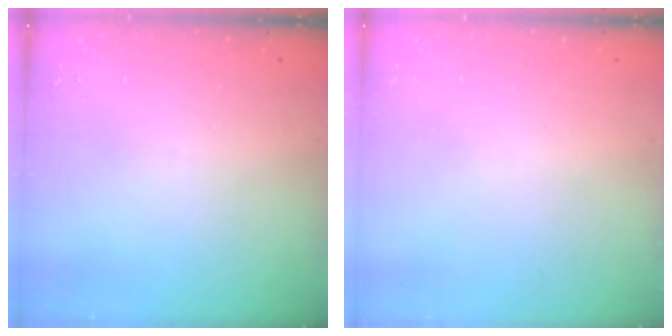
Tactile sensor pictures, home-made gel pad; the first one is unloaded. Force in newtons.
{"total": 0.0}